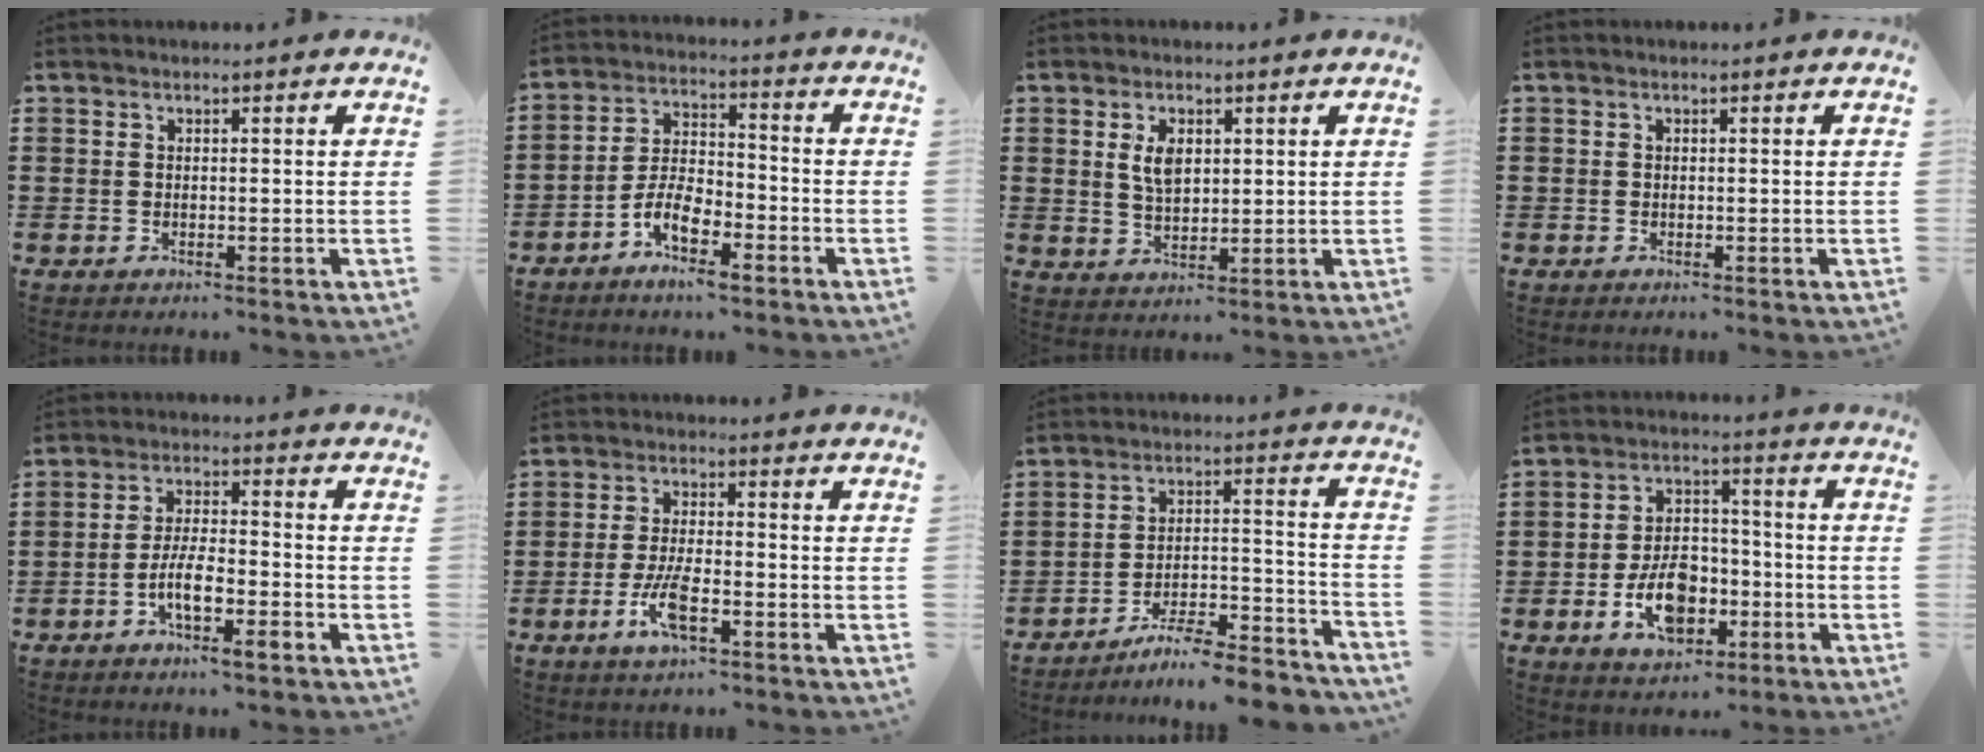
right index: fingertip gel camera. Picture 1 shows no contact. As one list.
[{"total": 7.5, "force": [-4.4, 3.0, 5.3], "torque": [-0.122, 0.002, -0.089]}, {"total": 4.3, "force": [1.3, 2.4, 3.3], "torque": [-0.064, 0.007, 0.020]}, {"total": 0.0}, {"total": 7.6, "force": [-3.4, 2.2, 6.5], "torque": [-0.131, -0.004, -0.065]}, {"total": 5.9, "force": [-2.5, 1.6, 5.0], "torque": [-0.109, -0.008, -0.049]}, {"total": 7.2, "force": [-6.6, 0.3, 2.8], "torque": [-0.044, 0.002, -0.129]}, {"total": 8.9, "force": [-3.0, 5.7, 6.2], "torque": [-0.108, 0.008, -0.057]}]